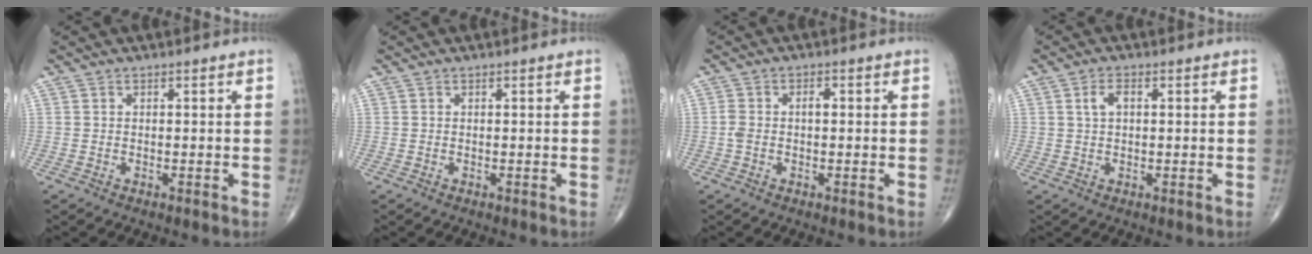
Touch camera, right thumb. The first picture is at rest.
{"total": 0.0}
{"total": 3.0, "force": [-0.2, 1.7, 2.5], "torque": [-0.061, 0.014, -0.004]}
{"total": 2.8, "force": [0.7, 1.5, 2.3], "torque": [-0.046, 0.008, 0.014]}